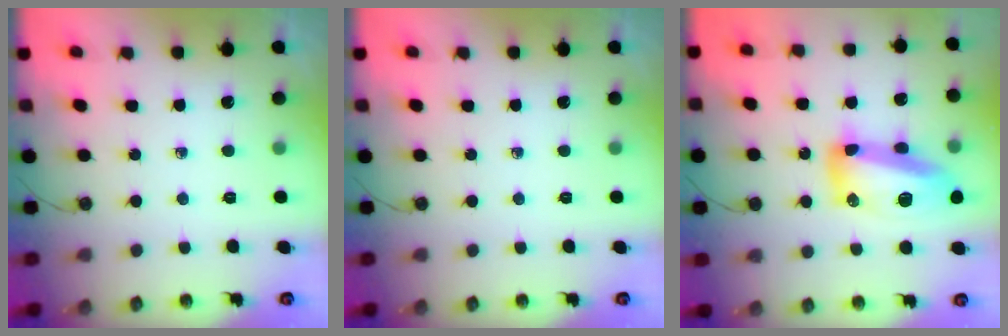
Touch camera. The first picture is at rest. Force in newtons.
{"total": 0.0}
{"total": 17.0, "press": 16.7, "slide": 2.9}